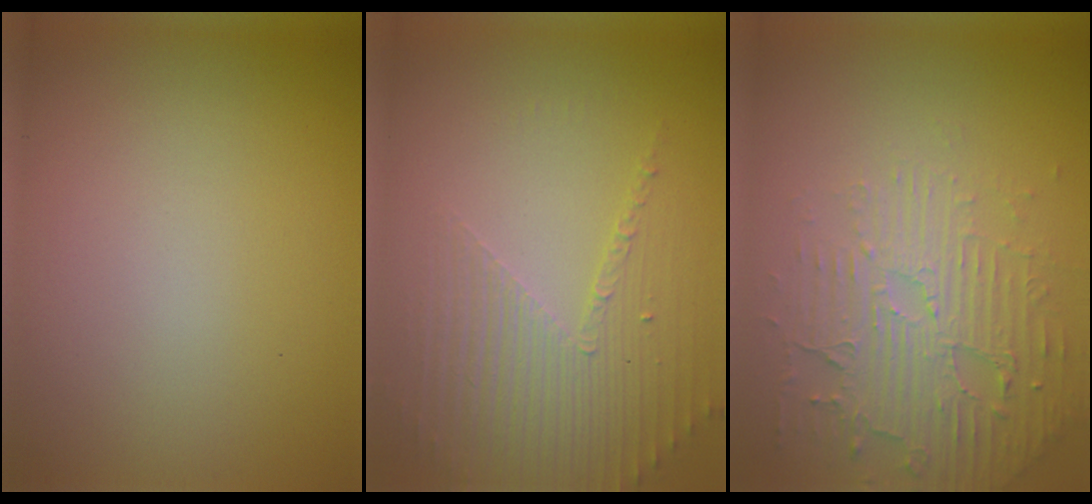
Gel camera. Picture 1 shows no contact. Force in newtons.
{"total": 5.3, "press": 3.3, "slide": 4.2}
{"total": 5.6, "press": 3.7, "slide": 4.2}